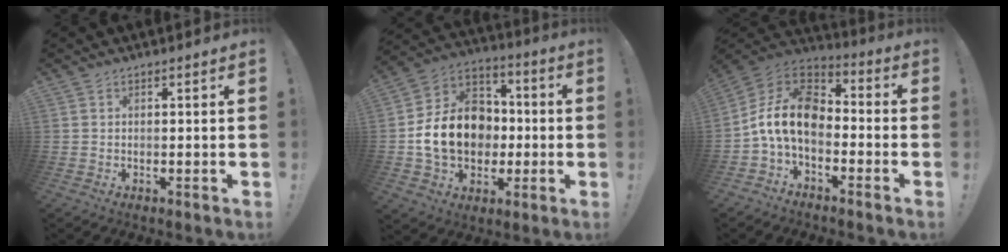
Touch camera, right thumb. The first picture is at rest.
{"total": 17.8, "force": [-2.2, 14.5, 10.2], "torque": [-0.175, 0.030, -0.025]}
{"total": 15.2, "force": [-1.5, 9.6, 11.7], "torque": [-0.233, 0.023, -0.018]}